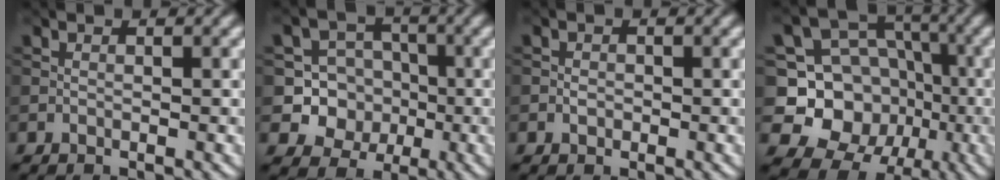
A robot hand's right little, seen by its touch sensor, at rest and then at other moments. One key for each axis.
{"total": 7.0, "fx": -1.3, "fy": 6.6, "fz": 1.7, "tx": -0.018, "ty": 0.014, "tz": -0.048}
{"total": 0.9, "fx": -0.3, "fy": 0.7, "fz": 0.4, "tx": -0.004, "ty": -0.002, "tz": -0.007}
{"total": 10.5, "fx": -2.0, "fy": 9.3, "fz": 4.4, "tx": -0.082, "ty": -0.002, "tz": -0.063}